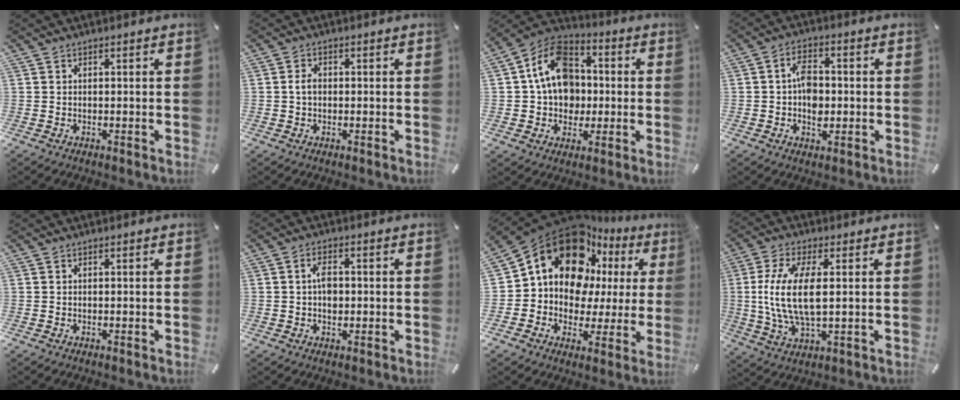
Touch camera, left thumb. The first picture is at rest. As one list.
[{"total": 2.6, "force": [-0.2, 1.8, 1.8], "torque": [-0.043, 0.003, -0.007]}, {"total": 14.5, "force": [-0.3, 12.3, 7.6], "torque": [-0.151, 0.019, -0.004]}, {"total": 6.6, "force": [-0.6, 4.3, 5.0], "torque": [-0.087, 0.001, -0.015]}, {"total": 0.0}, {"total": 4.1, "force": [0.0, 2.6, 3.1], "torque": [-0.052, 0.005, -0.003]}, {"total": 17.2, "force": [7.7, 12.5, 8.9], "torque": [-0.145, -0.057, 0.136]}, {"total": 12.9, "force": [1.1, 5.2, 11.8], "torque": [-0.256, -0.011, 0.016]}]